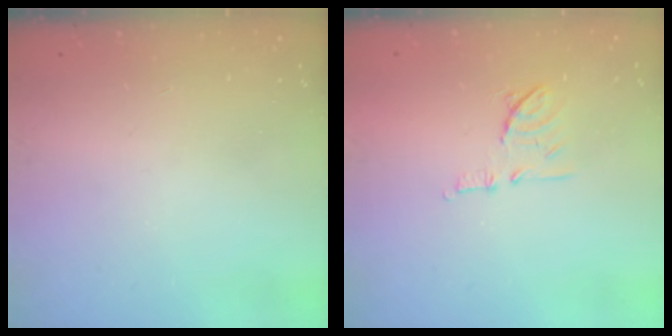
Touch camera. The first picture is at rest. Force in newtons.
{"total": 8.3, "press": 8.3, "slide": 1.1}